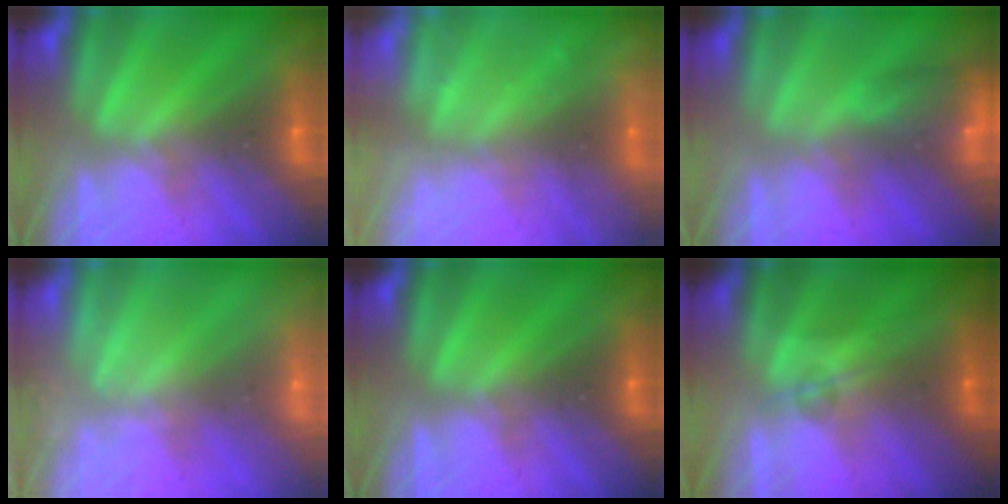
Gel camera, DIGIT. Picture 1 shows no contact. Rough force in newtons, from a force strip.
{"total": 2.4}
{"total": 8.7}
{"total": 2.4}
{"total": 0.0}
{"total": 1.7}